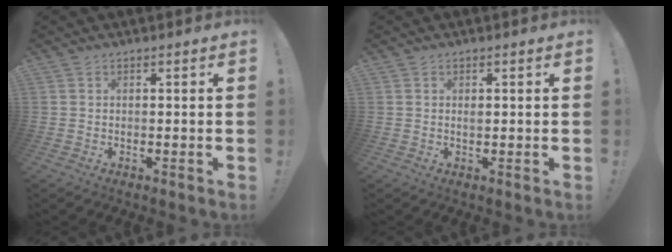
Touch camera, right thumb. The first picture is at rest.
{"total": 0.6, "force": [0.3, 0.4, 0.4], "torque": [-0.002, -0.002, 0.003]}